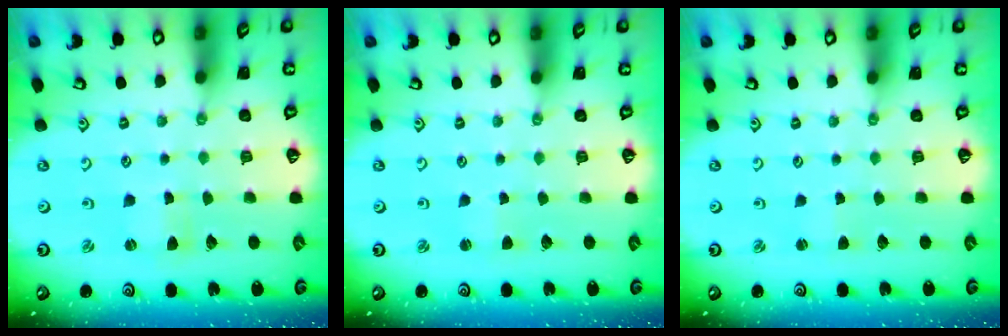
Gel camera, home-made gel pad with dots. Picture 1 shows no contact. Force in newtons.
{"total": 0.9, "press": 0.8, "slide": 0.1}
{"total": 1.4, "press": 1.4, "slide": 0.3}